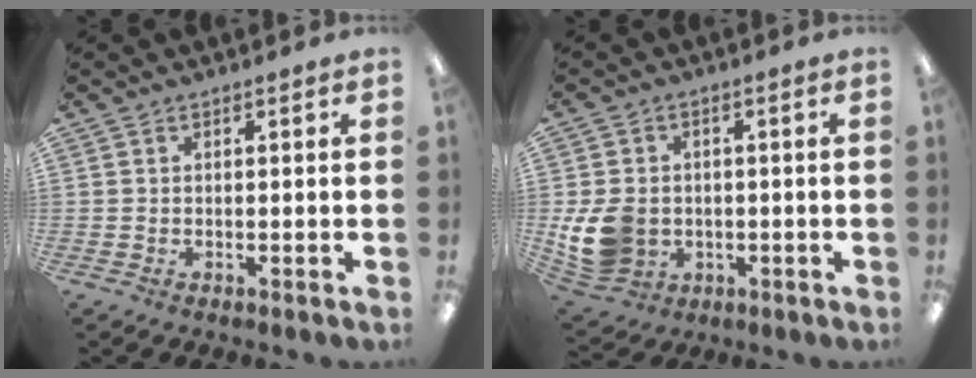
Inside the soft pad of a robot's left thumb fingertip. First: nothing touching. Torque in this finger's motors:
{"motor_torque": [0.13, 0.96, 0.21, -0.19, 0.06]}